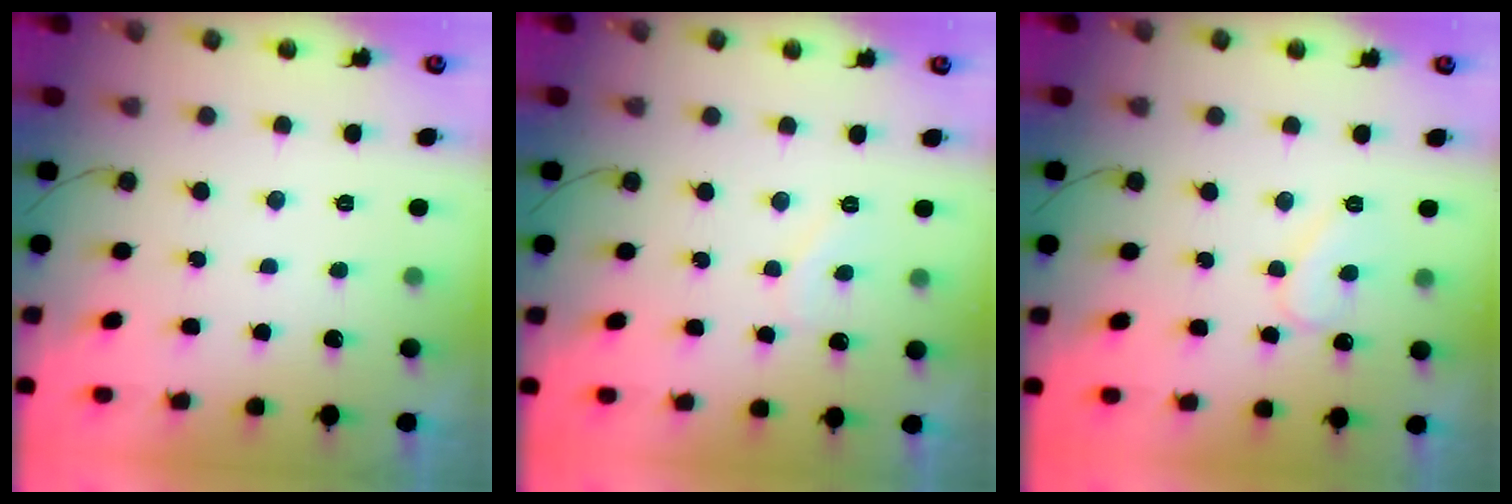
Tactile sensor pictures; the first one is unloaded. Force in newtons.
{"total": 5.8, "press": 5.8, "slide": 0.6}
{"total": 8.3, "press": 8.3, "slide": 0.6}